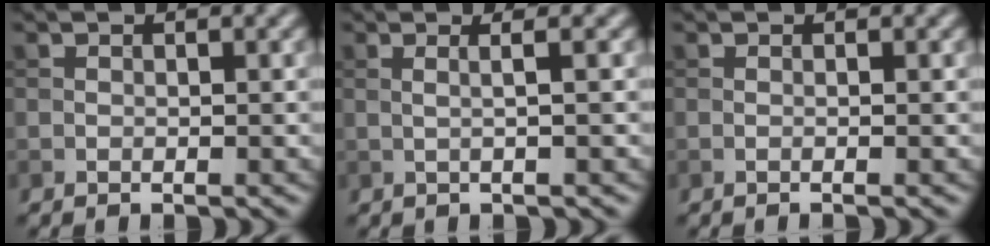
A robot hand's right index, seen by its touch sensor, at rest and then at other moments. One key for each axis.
{"total": 2.1, "fx": 0.4, "fy": 0.7, "fz": 2.0, "tx": -0.027, "ty": 0.001, "tz": -0.013}
{"total": 0.9, "fx": -0.1, "fy": 0.3, "fz": 0.8, "tx": -0.008, "ty": -0.004, "tz": -0.007}